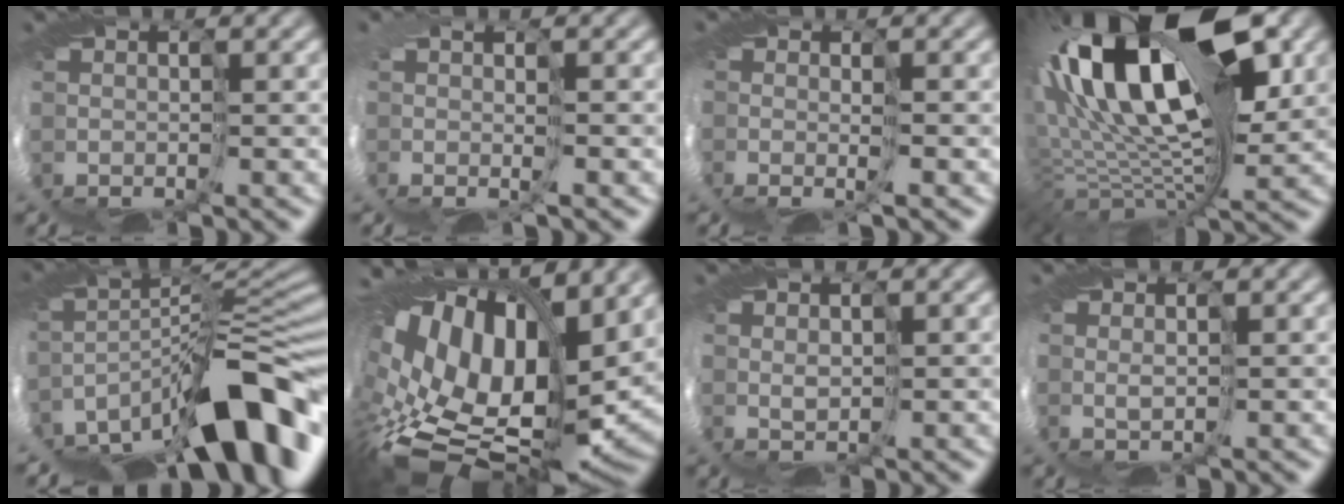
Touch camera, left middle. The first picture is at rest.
{"total": 1.1, "force": [-0.1, -0.3, 1.1], "torque": [-0.029, -0.007, -0.005]}
{"total": 2.1, "force": [-0.4, 1.0, 1.8], "torque": [-0.046, -0.010, -0.003]}
{"total": 16.1, "force": [5.4, 7.2, 13.4], "torque": [-0.239, 0.025, 0.084]}
{"total": 11.8, "force": [-8.1, 2.8, 8.1], "torque": [-0.149, 0.010, -0.135]}
{"total": 14.8, "force": [1.5, 9.1, 11.6], "torque": [-0.242, -0.033, 0.055]}
{"total": 0.6, "force": [0.5, 0.0, -0.2], "torque": [0.000, -0.001, 0.016]}
{"total": 0.6, "force": [0.4, -0.4, -0.1], "torque": [-0.008, -0.001, 0.013]}